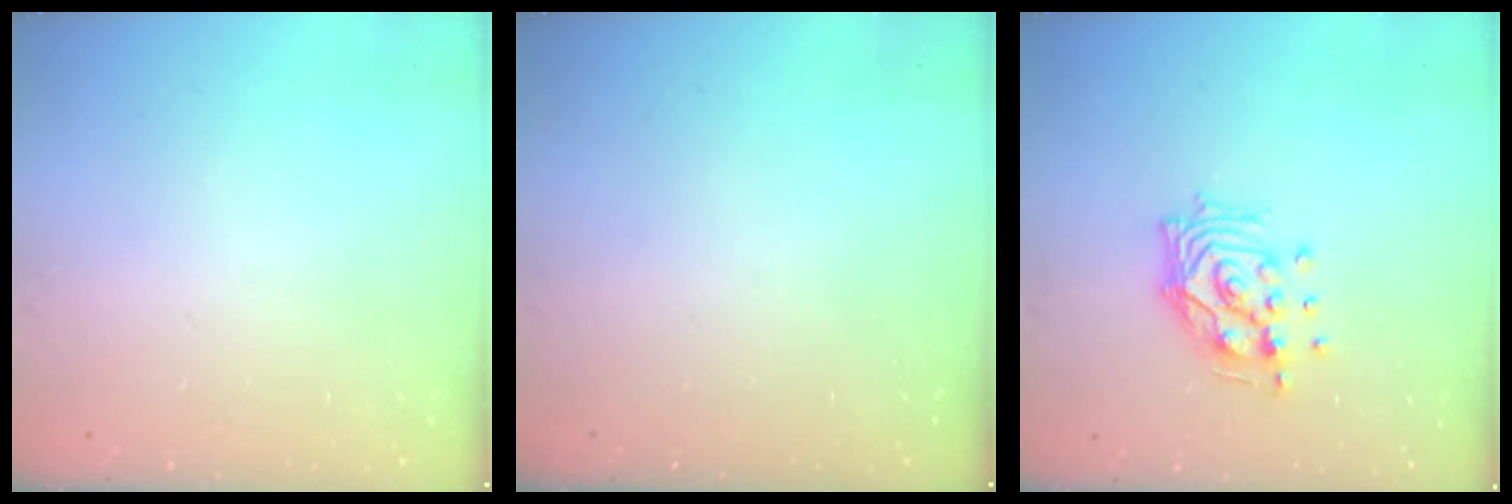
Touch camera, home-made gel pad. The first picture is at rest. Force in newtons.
{"total": 0.0}
{"total": 12.8, "press": 12.7, "slide": 1.6}